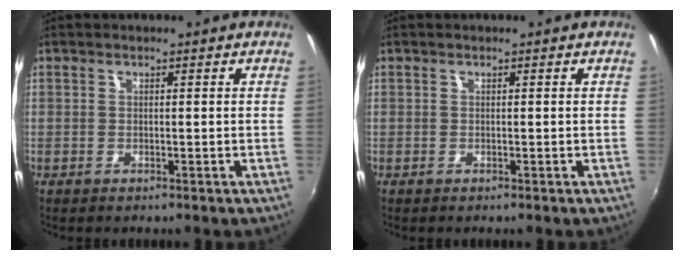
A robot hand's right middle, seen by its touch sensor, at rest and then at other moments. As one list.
[{"total": 0.0}]